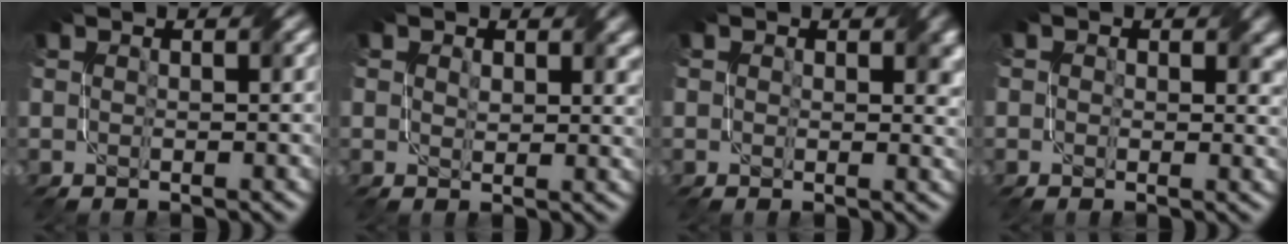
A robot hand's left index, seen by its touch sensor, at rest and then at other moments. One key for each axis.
{"total": 2.7, "fx": 1.1, "fy": 1.8, "fz": 1.6, "tx": -0.028, "ty": -0.004, "tz": 0.020}
{"total": 2.5, "fx": 1.0, "fy": 1.7, "fz": 1.5, "tx": -0.016, "ty": -0.004, "tz": 0.011}
{"total": 2.8, "fx": 1.0, "fy": 2.1, "fz": 1.6, "tx": -0.018, "ty": -0.006, "tz": 0.008}